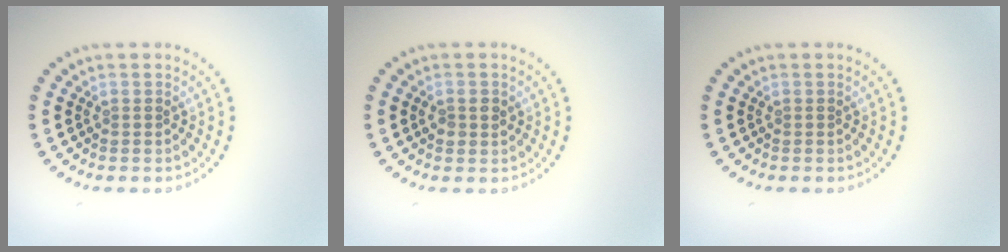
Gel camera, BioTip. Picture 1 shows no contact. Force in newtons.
{"total": 1.5, "press": 1.5, "slide": 0.2}
{"total": 0.0}